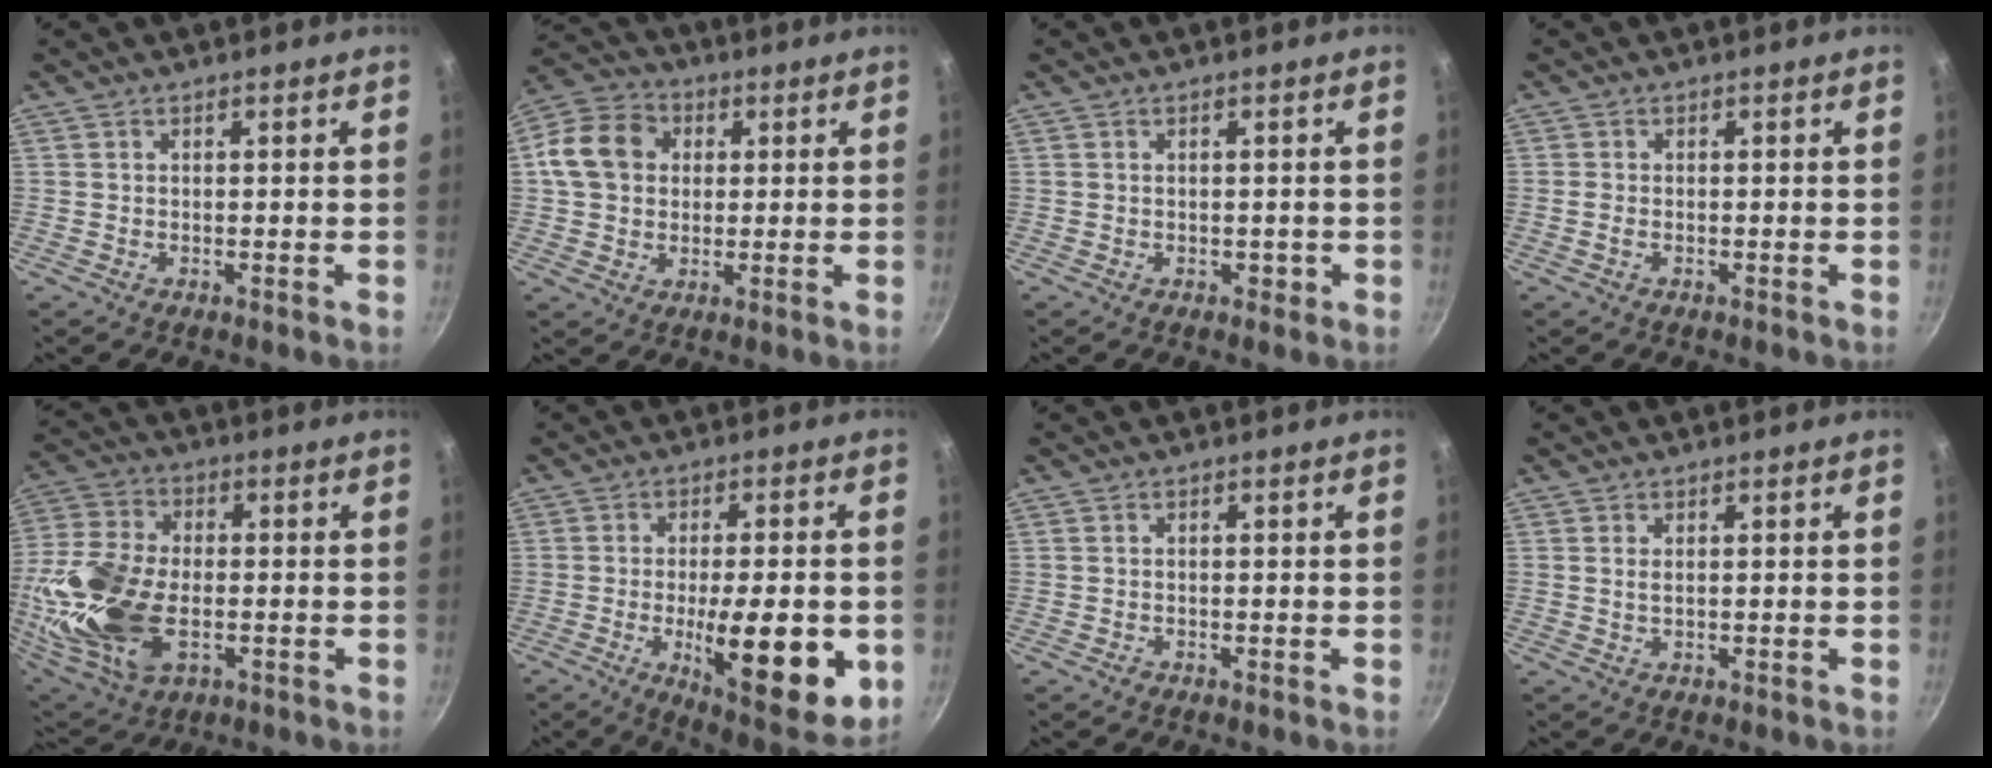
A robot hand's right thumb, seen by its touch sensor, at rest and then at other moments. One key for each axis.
{"total": 11.4, "fx": 1.8, "fy": 9.4, "fz": 6.3, "tx": -0.092, "ty": 0.019, "tz": 0.015}
{"total": 2.2, "fx": -0.9, "fy": 1.5, "fz": 1.3, "tx": 0.000, "ty": 0.010, "tz": -0.008}
{"total": 1.4, "fx": -0.4, "fy": 0.9, "fz": 1.0, "tx": -0.021, "ty": 0.003, "tz": -0.009}
{"total": 22.0, "fx": -3.3, "fy": 13.2, "fz": 17.3, "tx": -0.366, "ty": 0.006, "tz": -0.058}
{"total": 18.5, "fx": -4.1, "fy": 5.8, "fz": 17.0, "tx": -0.220, "ty": -0.007, "tz": -0.054}
{"total": 0.5, "fx": -0.4, "fy": 0.3, "fz": 0.1, "tx": -0.004, "ty": 0.005, "tz": -0.006}
{"total": 1.2, "fx": 0.3, "fy": 0.5, "fz": 1.0, "tx": -0.020, "ty": 0.000, "tz": 0.004}